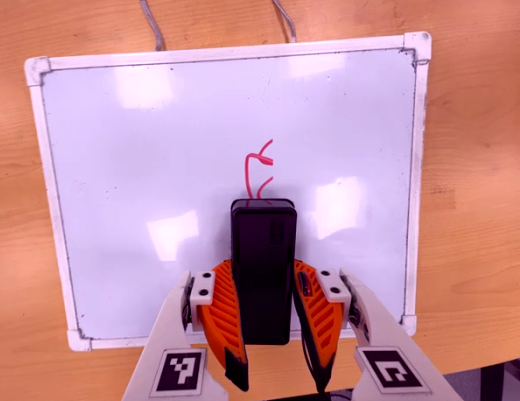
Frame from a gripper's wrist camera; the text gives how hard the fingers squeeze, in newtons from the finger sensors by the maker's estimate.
{"total": 7.6, "left": 5.8, "right": 9.4}